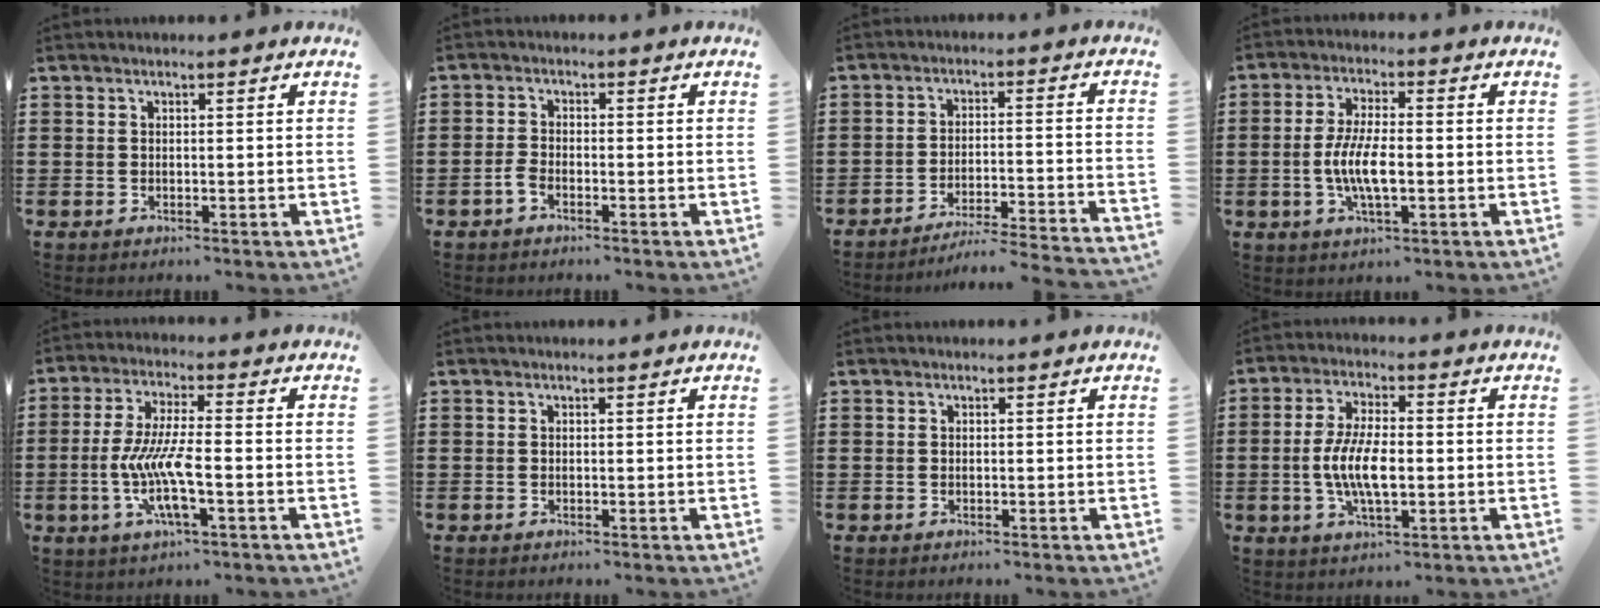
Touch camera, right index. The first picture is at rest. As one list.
[{"total": 2.0, "force": [-1.3, 0.8, 1.3], "torque": [-0.033, 0.000, -0.027]}, {"total": 4.7, "force": [-4.4, -0.7, 1.5], "torque": [-0.038, -0.021, -0.092]}, {"total": 6.9, "force": [-1.3, 2.2, 6.4], "torque": [-0.144, -0.006, -0.032]}, {"total": 8.5, "force": [-2.5, 1.9, 7.9], "torque": [-0.173, -0.012, -0.054]}, {"total": 0.0}, {"total": 0.0}, {"total": 7.8, "force": [-1.1, 3.2, 7.0], "torque": [-0.156, -0.004, -0.027]}]